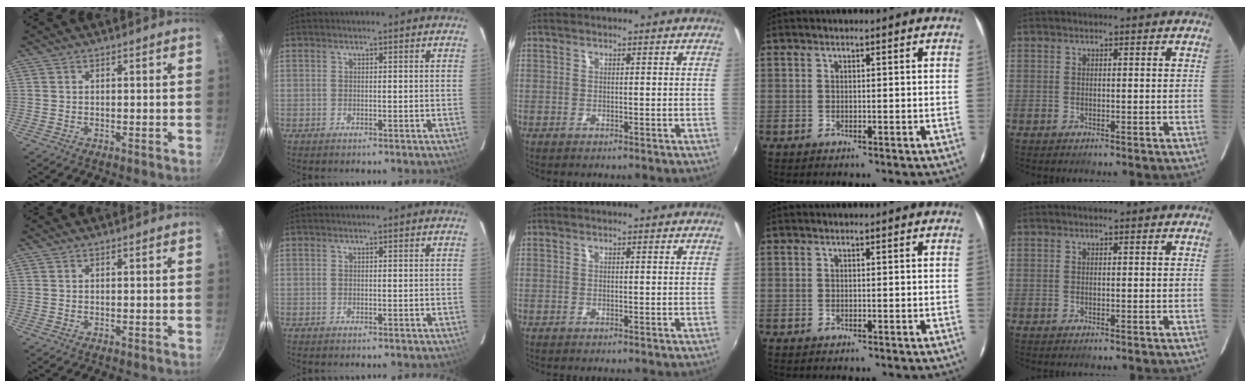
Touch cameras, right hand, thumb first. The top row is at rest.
{}